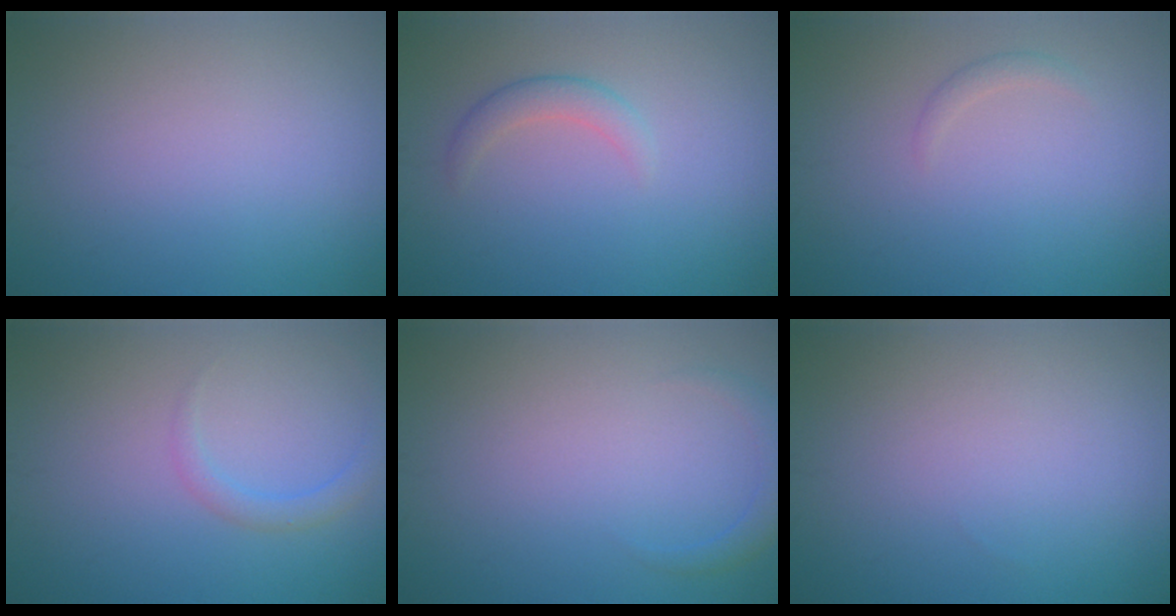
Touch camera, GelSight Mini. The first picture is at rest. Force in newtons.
{"total": 1.7, "press": 1.7, "slide": 0.1}
{"total": 0.8, "press": 0.8, "slide": 0.1}
{"total": 1.6, "press": 1.6, "slide": 0.1}
{"total": 1.5, "press": 1.5, "slide": 0.2}
{"total": 0.0}